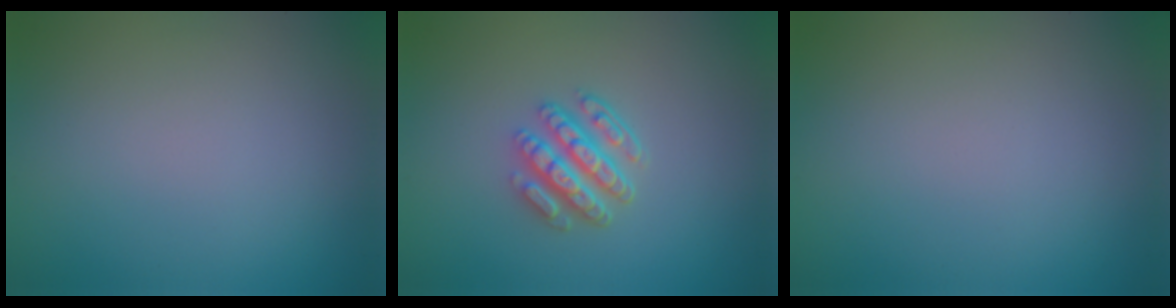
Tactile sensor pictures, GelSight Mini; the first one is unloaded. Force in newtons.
{"total": 4.6, "press": 3.4, "slide": 3.0}
{"total": 0.0}